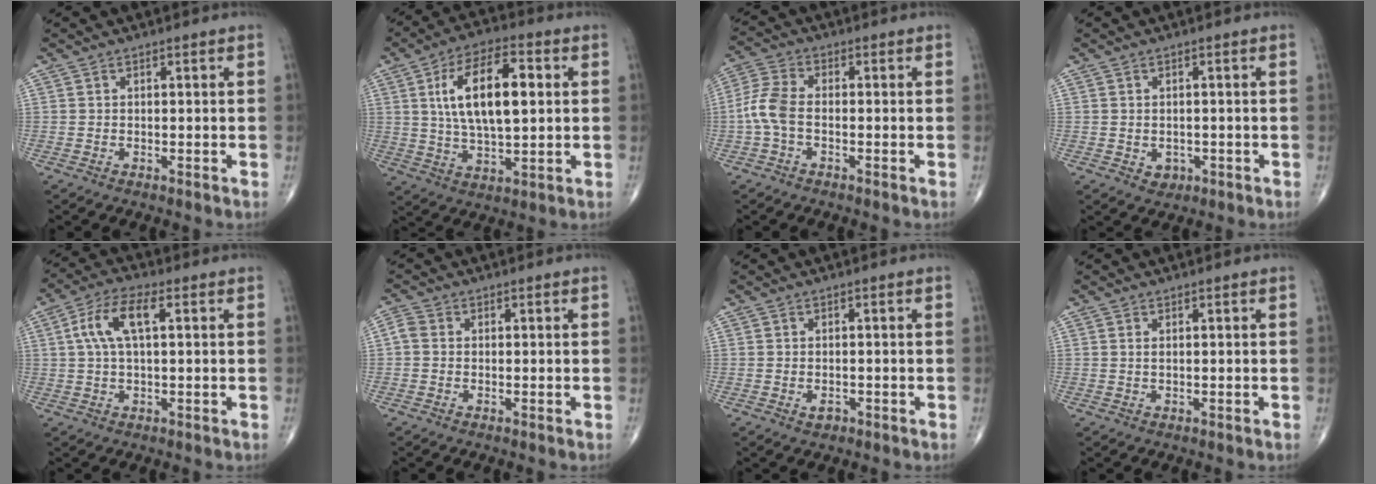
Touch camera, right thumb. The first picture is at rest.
{"total": 15.6, "force": [3.0, 7.0, 13.6], "torque": [-0.229, 0.005, 0.052]}
{"total": 5.9, "force": [-1.3, 3.0, 4.9], "torque": [-0.120, 0.016, -0.036]}
{"total": 2.3, "force": [-0.6, 1.9, 1.1], "torque": [-0.006, 0.001, -0.001]}
{"total": 8.2, "force": [1.9, 3.2, 7.3], "torque": [-0.158, 0.023, 0.032]}
{"total": 2.0, "force": [-0.1, 1.7, 1.2], "torque": [-0.024, 0.004, -0.010]}
{"total": 1.5, "force": [-0.7, 1.0, 0.9], "torque": [-0.009, 0.003, -0.009]}
{"total": 0.6, "force": [0.2, 0.2, 0.5], "torque": [-0.014, 0.001, 0.005]}